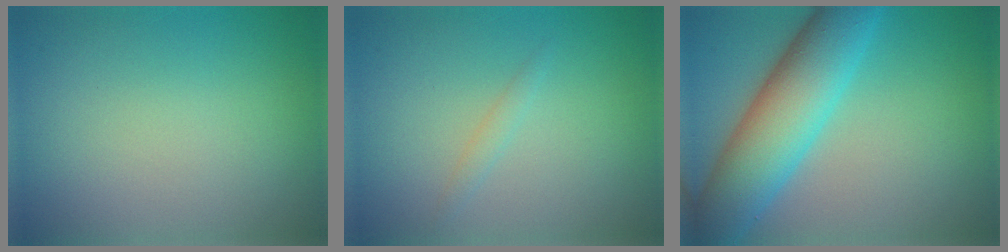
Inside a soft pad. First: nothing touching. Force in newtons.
{"total": 0.9, "press": 0.8, "slide": 0.0}
{"total": 8.9, "press": 8.9, "slide": 0.1}